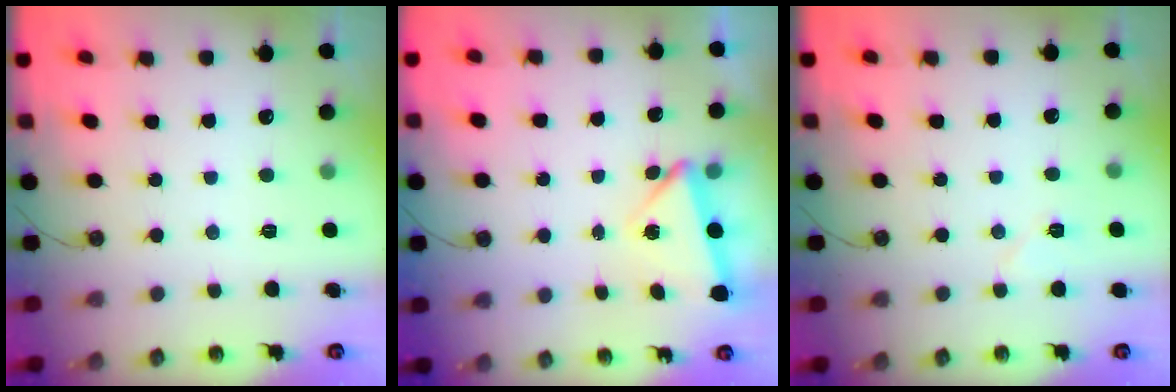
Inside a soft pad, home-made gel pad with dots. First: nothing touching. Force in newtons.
{"total": 3.6, "press": 3.4, "slide": 1.4}
{"total": 5.7, "press": 5.6, "slide": 1.3}